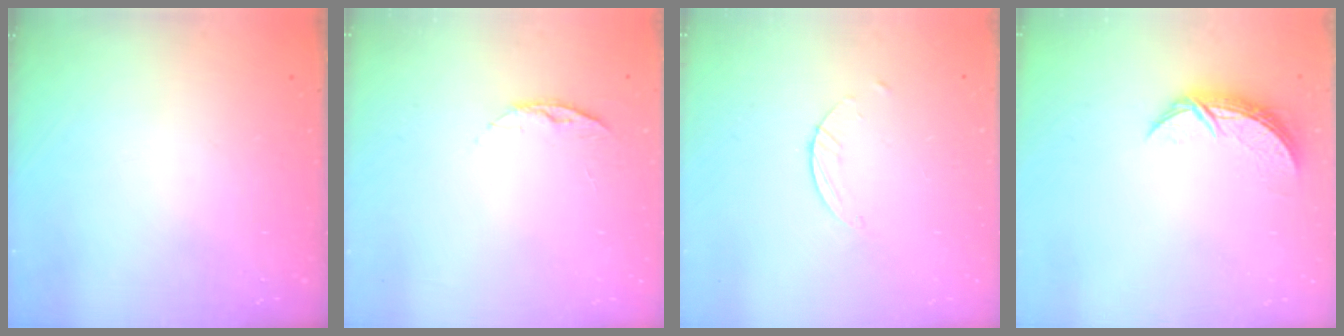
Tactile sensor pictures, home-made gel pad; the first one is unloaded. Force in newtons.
{"total": 6.2, "press": 6.1, "slide": 0.7}
{"total": 1.8, "press": 1.8, "slide": 0.1}
{"total": 7.3, "press": 7.3, "slide": 0.5}